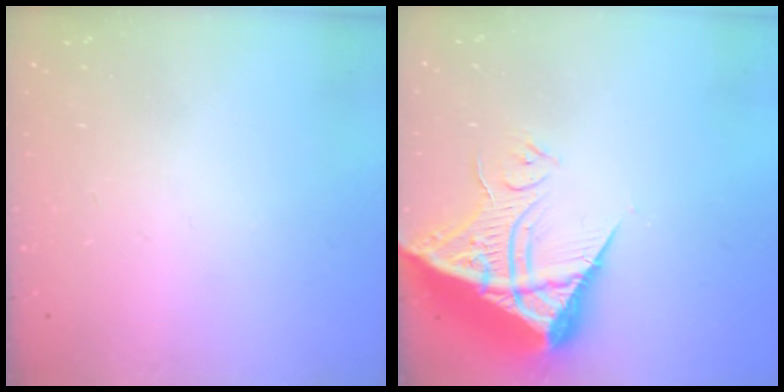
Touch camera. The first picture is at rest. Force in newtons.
{"total": 13.9, "press": 13.9, "slide": 1.3}